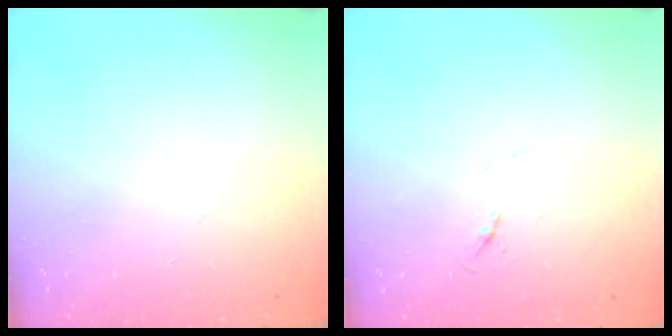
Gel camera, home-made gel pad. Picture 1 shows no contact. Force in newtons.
{"total": 4.0, "press": 4.0, "slide": 0.6}